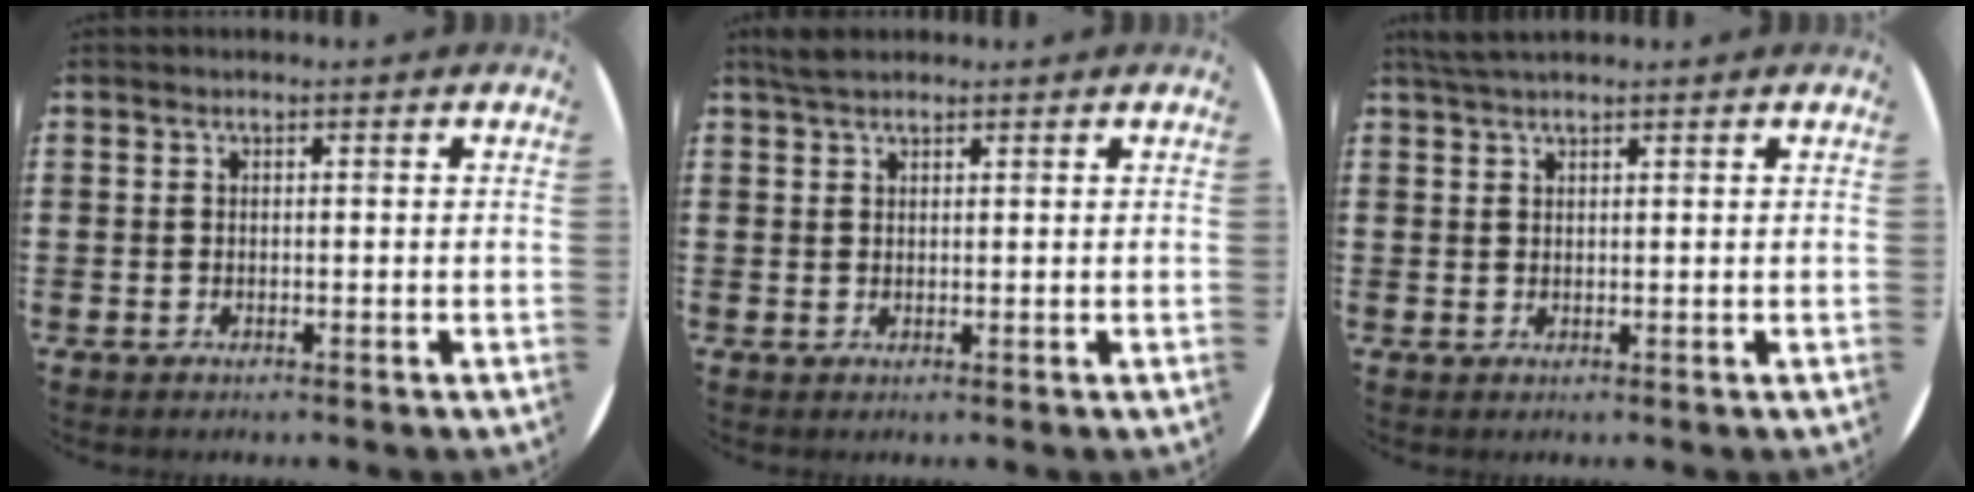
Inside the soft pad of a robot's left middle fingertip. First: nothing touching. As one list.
[{"total": 2.3, "force": [2.0, 0.8, 0.9], "torque": [-0.022, 0.007, 0.037]}, {"total": 2.0, "force": [1.8, 0.2, 0.9], "torque": [-0.020, 0.003, 0.034]}]